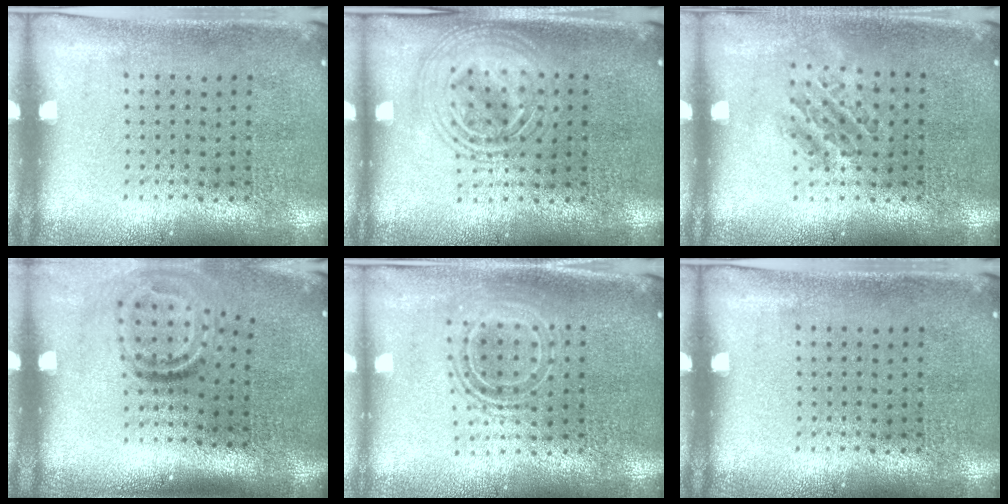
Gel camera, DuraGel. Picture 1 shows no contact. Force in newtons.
{"total": 2.6, "press": 2.6, "slide": 0.3}
{"total": 1.1, "press": 0.9, "slide": 0.5}
{"total": 2.0, "press": 1.1, "slide": 1.6}
{"total": 1.8, "press": 1.3, "slide": 1.1}
{"total": 0.0}